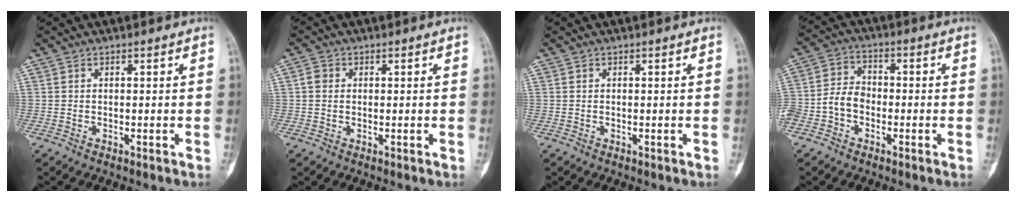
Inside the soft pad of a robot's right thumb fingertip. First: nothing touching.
{"total": 2.0, "force": [0.2, 1.8, 1.0], "torque": [-0.011, 0.004, 0.001]}
{"total": 0.0}
{"total": 7.8, "force": [-2.4, 6.0, 4.3], "torque": [-0.079, 0.029, -0.051]}